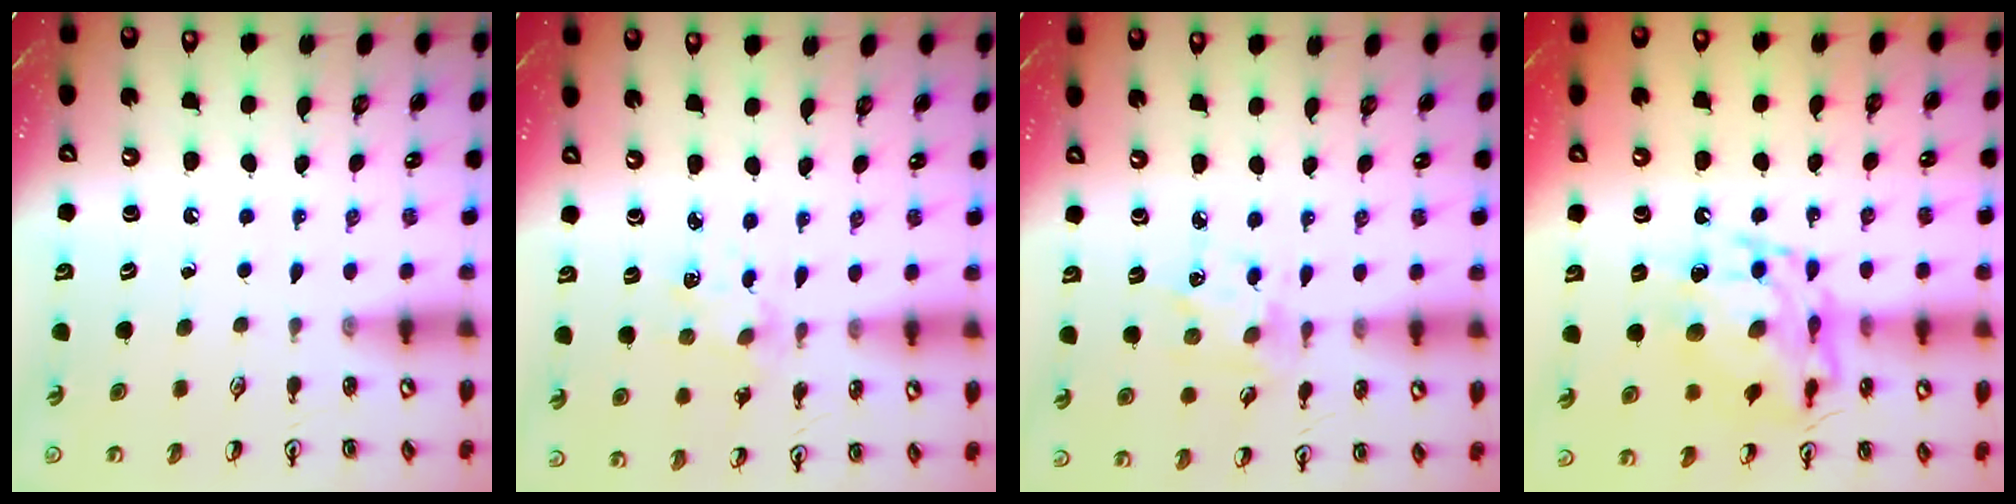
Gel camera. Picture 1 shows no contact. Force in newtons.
{"total": 2.1, "press": 2.1, "slide": 0.3}
{"total": 2.9, "press": 2.9, "slide": 0.7}
{"total": 13.7, "press": 13.6, "slide": 1.2}